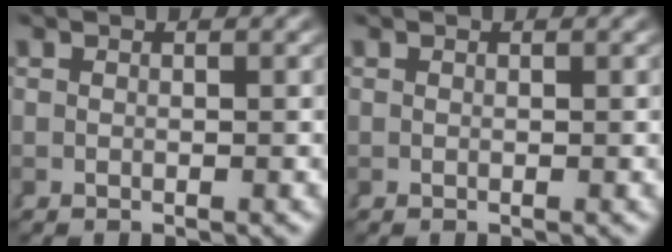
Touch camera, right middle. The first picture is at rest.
{"total": 0.0}